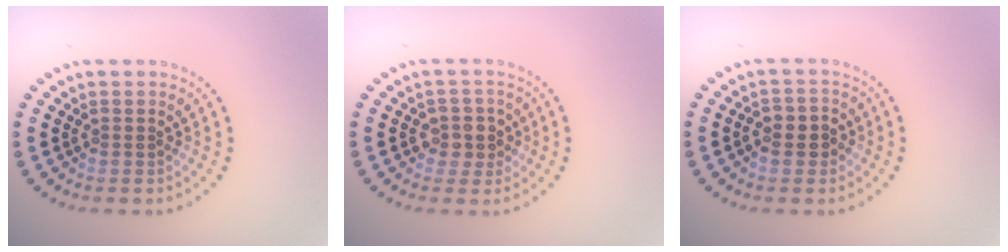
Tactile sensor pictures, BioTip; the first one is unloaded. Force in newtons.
{"total": 2.2, "press": 2.1, "slide": 0.6}
{"total": 2.3, "press": 2.2, "slide": 0.7}